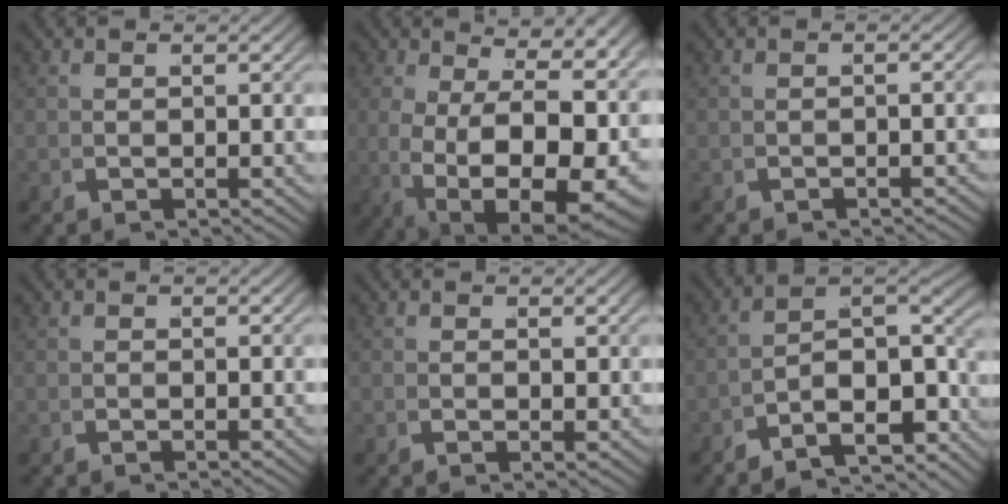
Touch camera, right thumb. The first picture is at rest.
{"total": 14.4, "force": [-0.6, 8.3, 11.8], "torque": [-0.212, -0.056, 0.028]}
{"total": 0.9, "force": [-0.8, 0.1, 0.2], "torque": [-0.001, 0.002, -0.013]}
{"total": 0.0}
{"total": 0.8, "force": [0.6, 0.2, 0.5], "torque": [-0.007, 0.001, 0.011]}
{"total": 10.6, "force": [-4.5, 6.1, 7.4], "torque": [-0.131, -0.041, -0.061]}